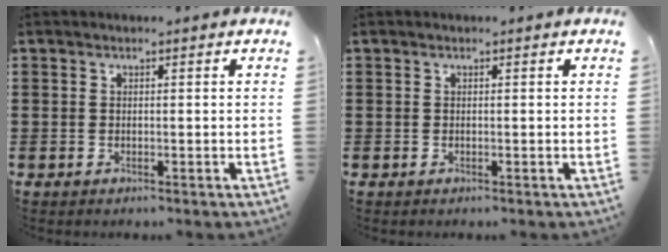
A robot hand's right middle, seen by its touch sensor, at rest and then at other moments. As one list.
[{"total": 0.0}]